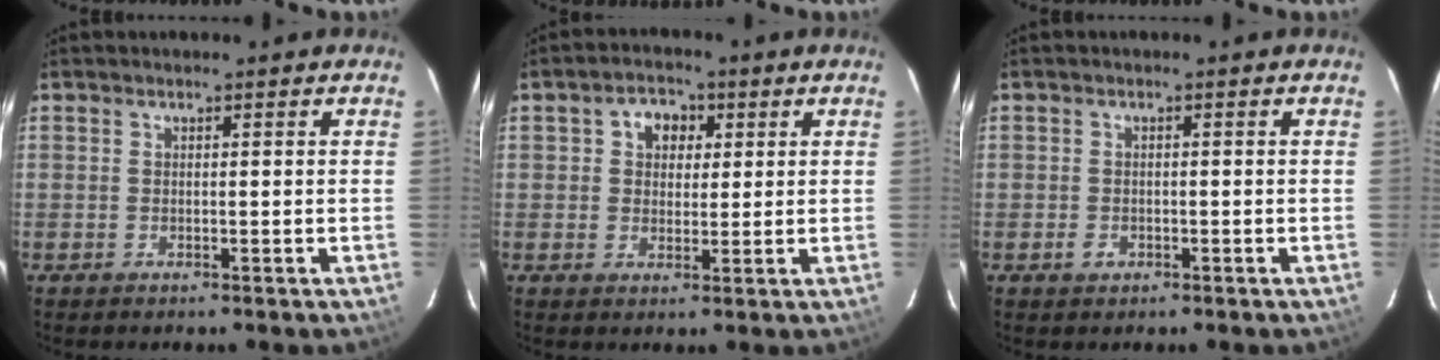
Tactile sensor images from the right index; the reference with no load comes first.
{"total": 5.0, "force": [1.5, 4.1, 2.4], "torque": [-0.035, 0.017, 0.025]}
{"total": 1.8, "force": [-0.9, 1.4, 0.7], "torque": [-0.012, 0.003, -0.012]}